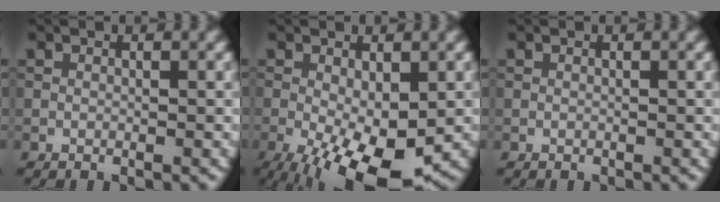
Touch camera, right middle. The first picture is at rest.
{"total": 9.7, "force": [-3.5, 3.8, 8.2], "torque": [-0.156, -0.025, -0.044]}
{"total": 0.0}